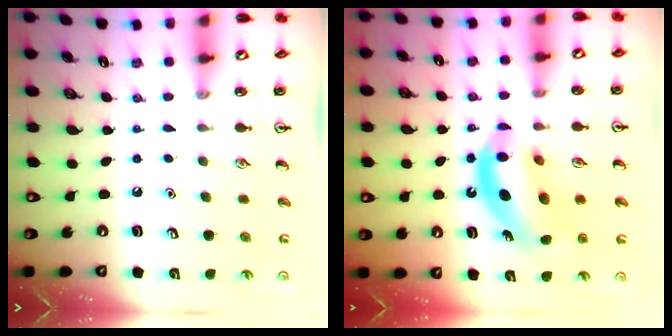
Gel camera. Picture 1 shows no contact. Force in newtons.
{"total": 13.1, "press": 12.5, "slide": 4.0}